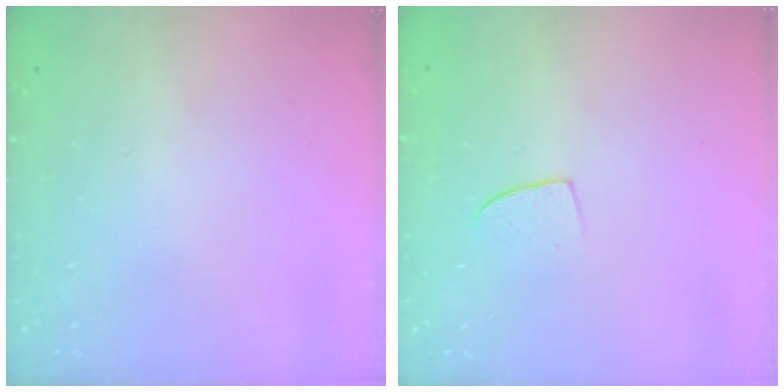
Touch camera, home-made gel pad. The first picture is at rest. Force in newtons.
{"total": 6.3, "press": 6.3, "slide": 0.5}